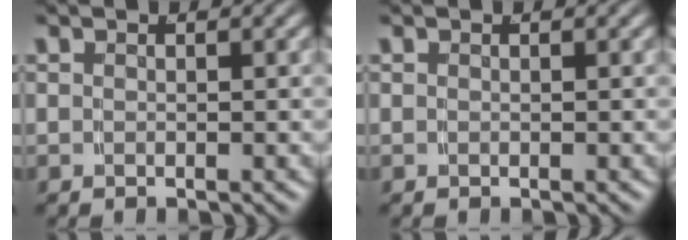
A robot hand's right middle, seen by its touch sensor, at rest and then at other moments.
{"total": 0.0}